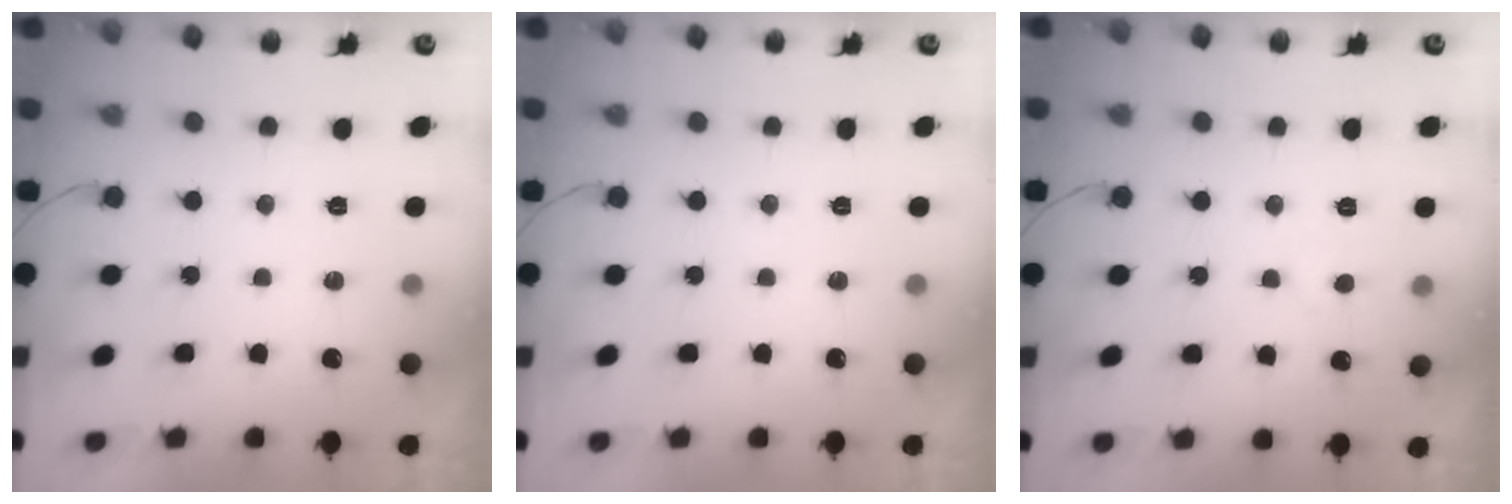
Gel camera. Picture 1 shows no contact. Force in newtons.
{"total": 0.0}
{"total": 2.8, "press": 2.8, "slide": 0.3}